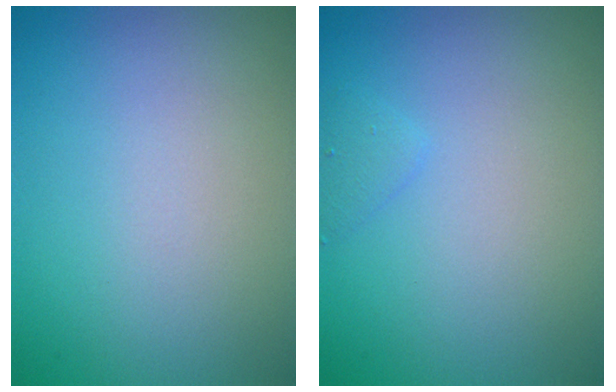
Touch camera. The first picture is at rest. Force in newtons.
{"total": 0.9, "press": 0.9, "slide": 0.0}